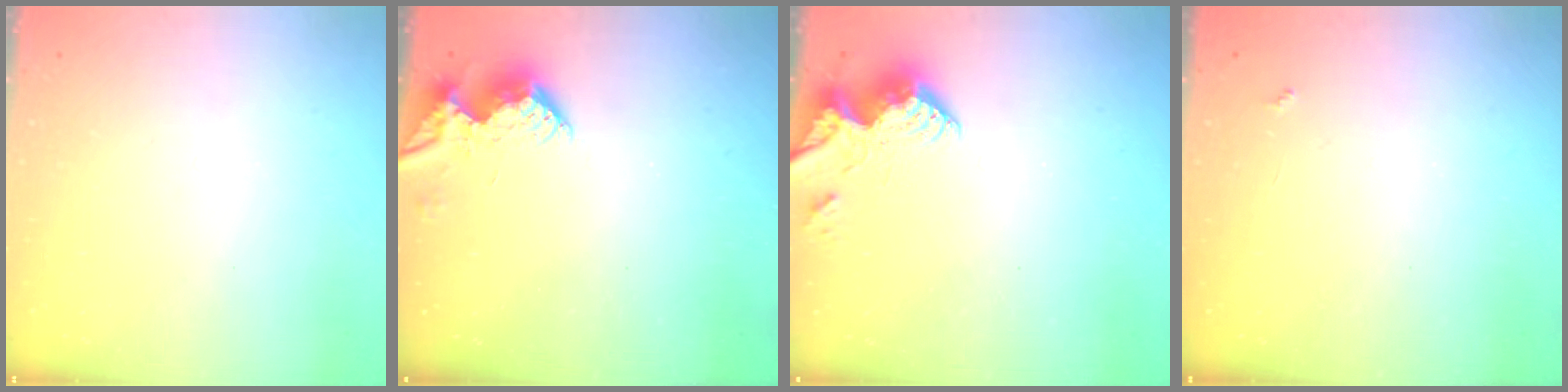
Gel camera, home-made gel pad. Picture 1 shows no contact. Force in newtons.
{"total": 10.6, "press": 10.6, "slide": 0.9}
{"total": 9.8, "press": 9.7, "slide": 1.0}
{"total": 2.4, "press": 2.3, "slide": 0.4}